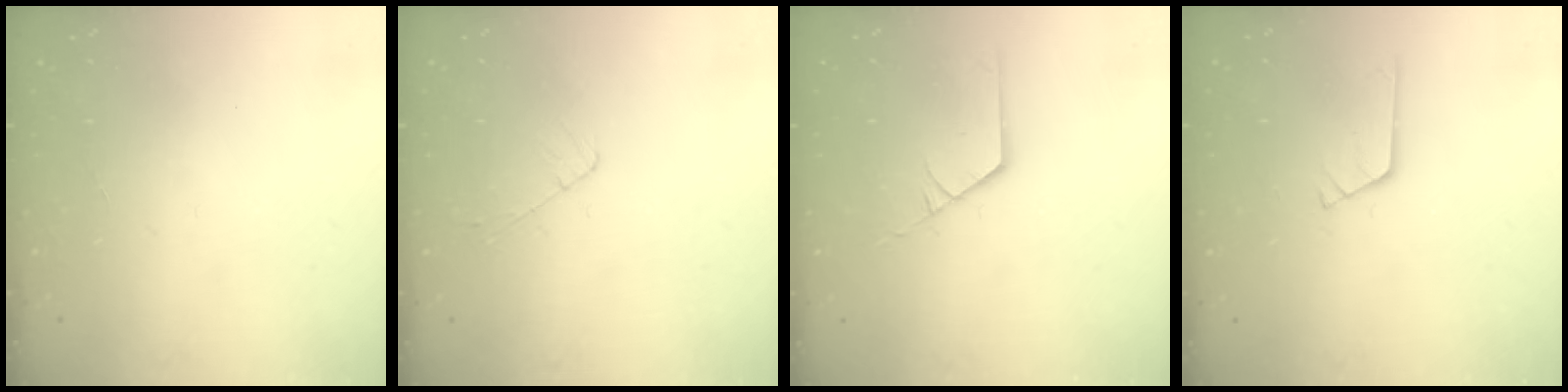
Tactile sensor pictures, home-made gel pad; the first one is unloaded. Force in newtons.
{"total": 3.8, "press": 3.8, "slide": 0.5}
{"total": 2.4, "press": 2.3, "slide": 0.3}
{"total": 2.9, "press": 2.9, "slide": 0.2}